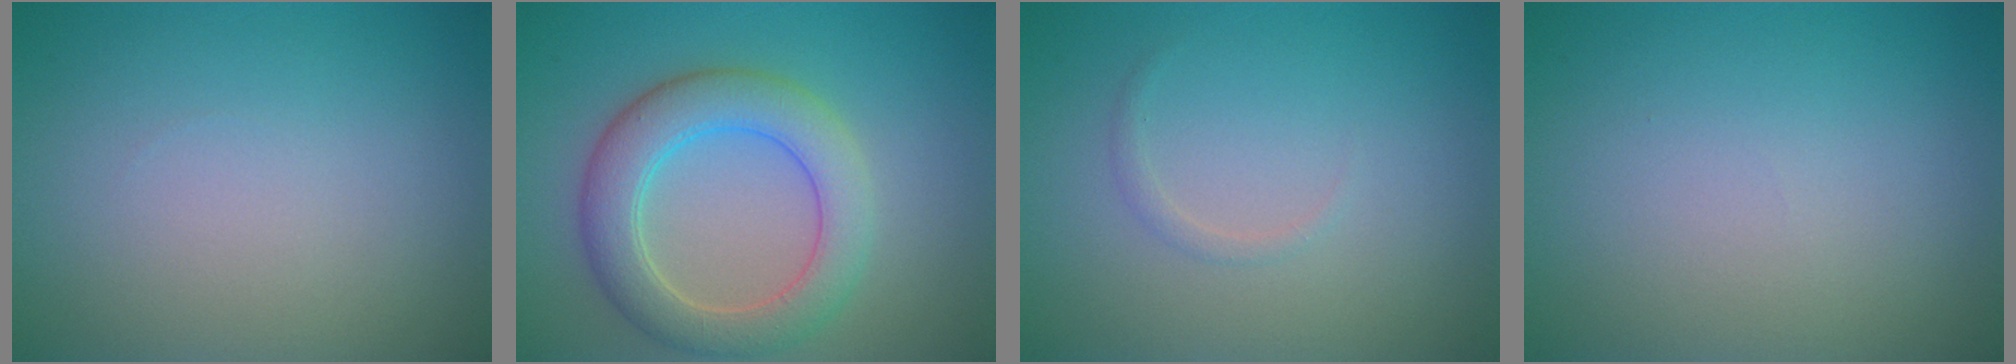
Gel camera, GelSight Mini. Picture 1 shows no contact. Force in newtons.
{"total": 5.6, "press": 5.6, "slide": 0.0}
{"total": 0.7, "press": 0.7, "slide": 0.1}
{"total": 0.0}